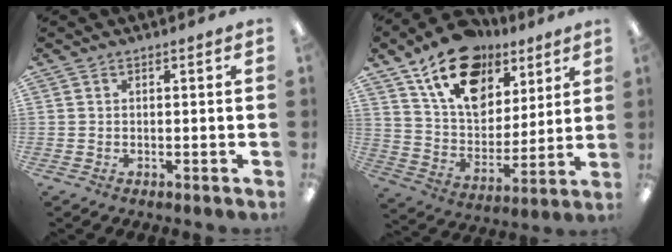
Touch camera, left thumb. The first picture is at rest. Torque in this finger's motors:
{"motor_torque": [0.42, 0.85, 1.73, -1.05, 0.20]}